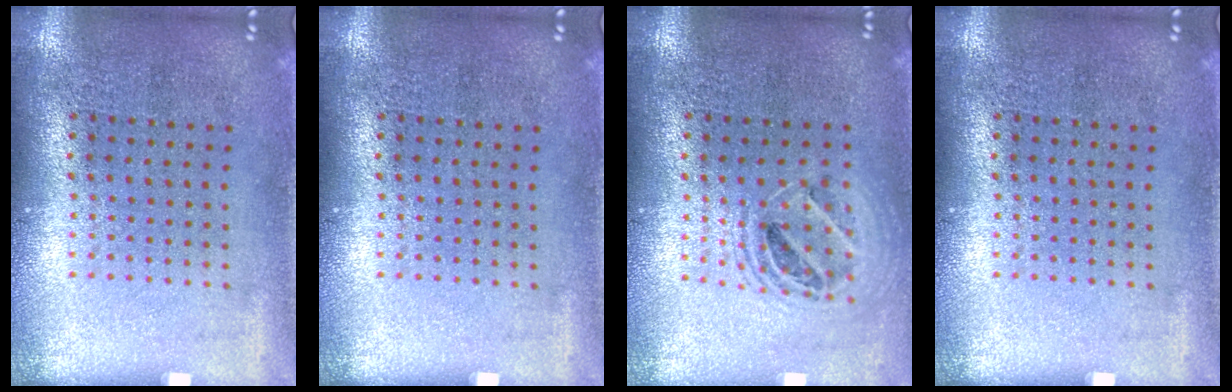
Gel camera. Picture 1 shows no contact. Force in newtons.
{"total": 0.0}
{"total": 1.5, "press": 1.3, "slide": 0.7}
{"total": 0.0}